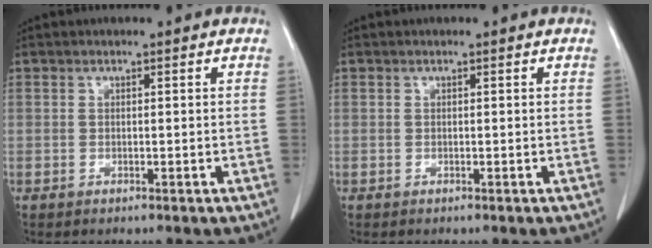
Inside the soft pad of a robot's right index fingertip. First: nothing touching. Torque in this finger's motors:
{"motor_torque": [0.00, 0.00, 0.00, 0.00]}